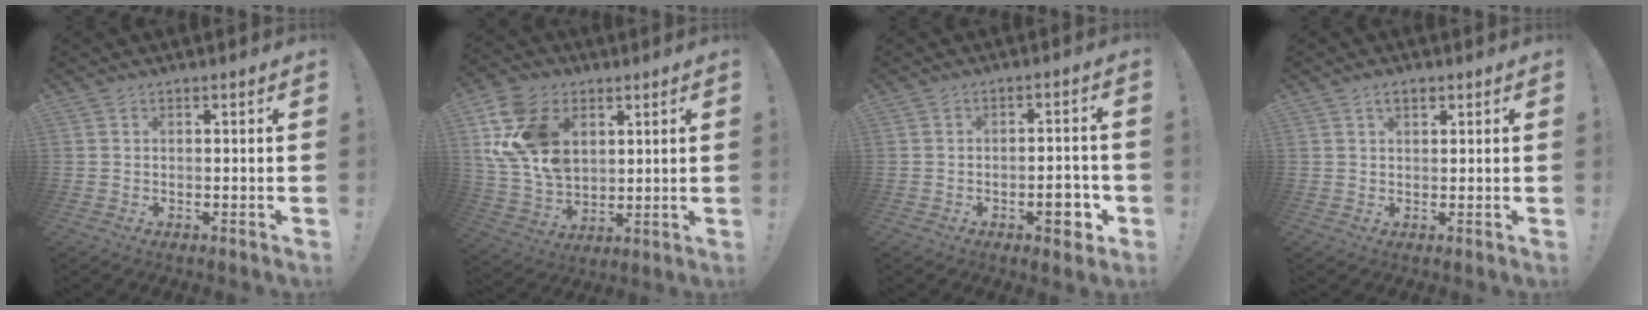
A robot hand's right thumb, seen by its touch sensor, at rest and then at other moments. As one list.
[{"total": 19.3, "force": [6.5, 13.7, 11.9], "torque": [-0.233, -0.027, 0.126]}, {"total": 7.0, "force": [-2.9, 2.8, 5.7], "torque": [-0.065, 0.011, -0.047]}, {"total": 2.5, "force": [1.4, 1.4, 1.6], "torque": [-0.018, -0.003, 0.021]}]